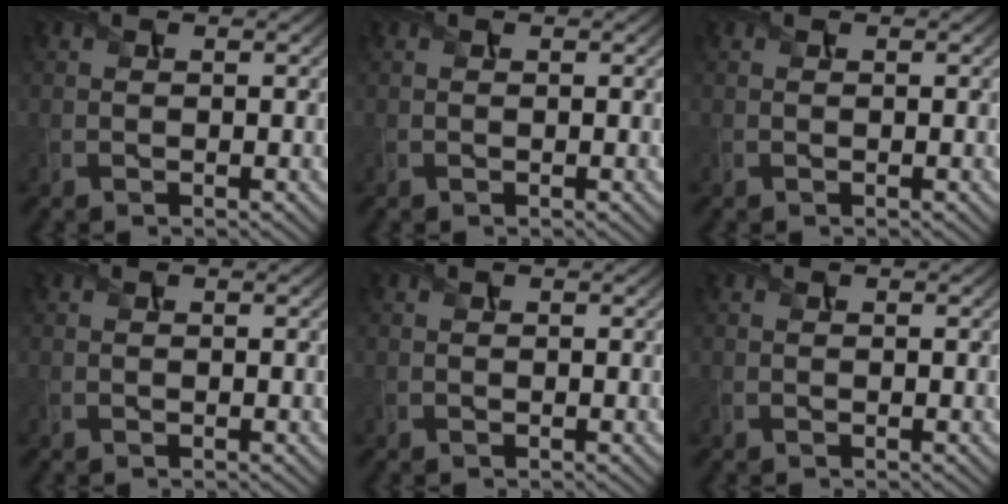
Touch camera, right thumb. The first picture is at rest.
{"total": 0.0}
{"total": 0.0}
{"total": 0.0}
{"total": 0.0}
{"total": 0.0}